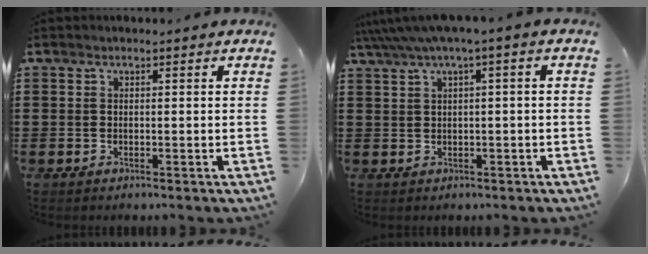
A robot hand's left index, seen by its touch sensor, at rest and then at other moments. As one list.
[{"total": 3.0, "force": [0.2, -0.1, 2.9], "torque": [-0.053, -0.006, 0.002]}]